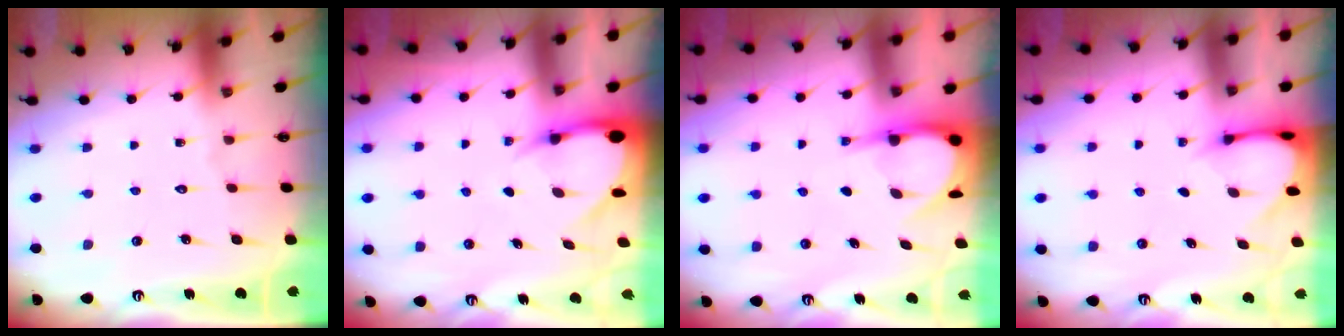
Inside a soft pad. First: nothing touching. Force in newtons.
{"total": 4.5, "press": 4.5, "slide": 0.6}
{"total": 6.4, "press": 6.4, "slide": 0.6}
{"total": 3.0, "press": 3.0, "slide": 0.2}